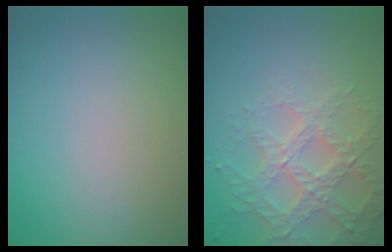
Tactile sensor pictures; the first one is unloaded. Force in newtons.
{"total": 4.0, "press": 3.8, "slide": 1.0}